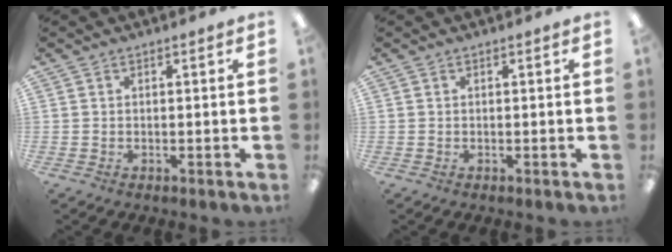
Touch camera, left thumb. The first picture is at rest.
{"total": 0.0}